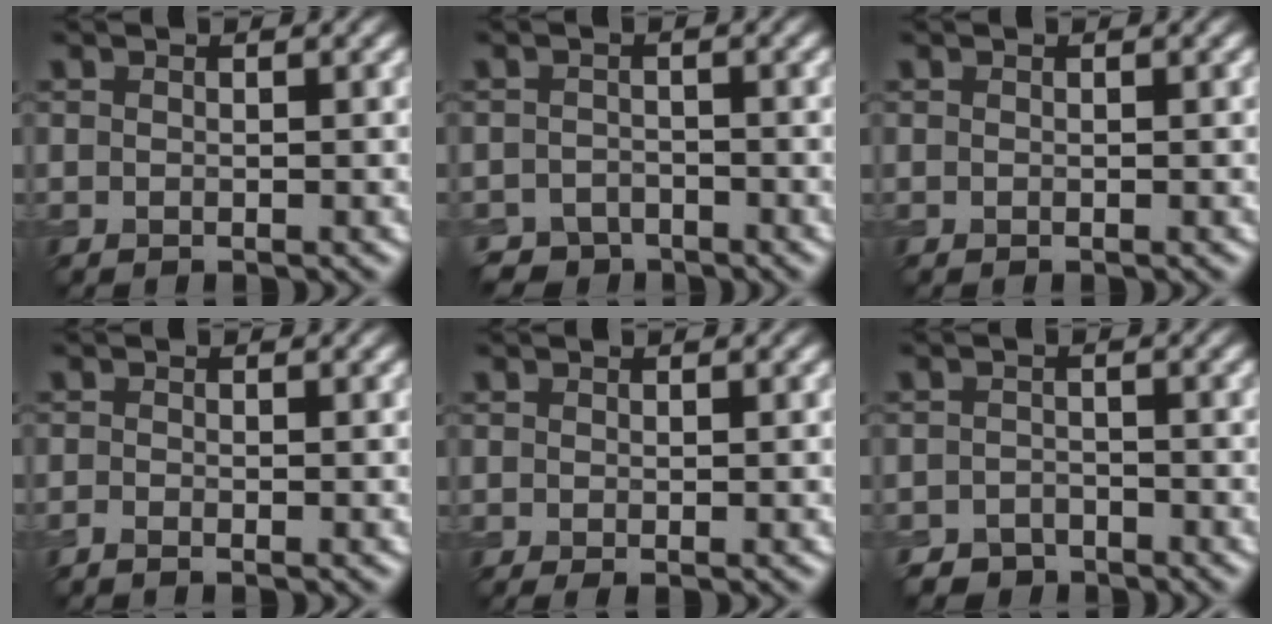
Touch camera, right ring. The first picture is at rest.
{"total": 2.7, "force": [-2.3, 1.5, 0.2], "torque": [0.010, 0.003, -0.041]}
{"total": 0.0}
{"total": 0.7, "force": [-0.6, 0.1, 0.4], "torque": [-0.009, -0.006, -0.014]}
{"total": 0.6, "force": [-0.1, 0.1, 0.6], "torque": [-0.010, -0.004, -0.002]}
{"total": 2.3, "force": [-2.0, 1.2, 0.1], "torque": [0.009, 0.008, -0.036]}